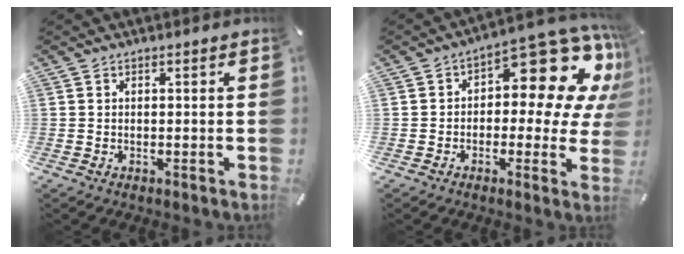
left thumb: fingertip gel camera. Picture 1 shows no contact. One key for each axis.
{"total": 14.6, "fx": 7.2, "fy": 6.6, "fz": 10.9, "tx": -0.140, "ty": -0.069, "tz": 0.115}